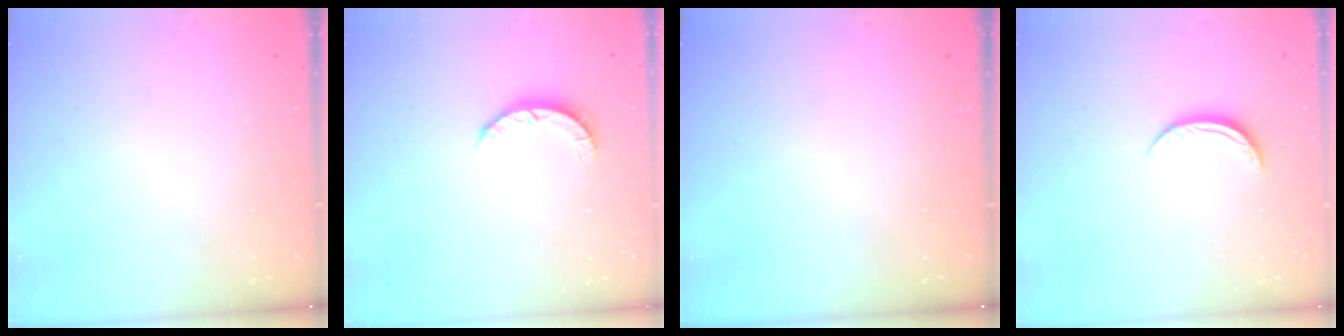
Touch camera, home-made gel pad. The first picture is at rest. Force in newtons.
{"total": 2.7, "press": 2.7, "slide": 0.4}
{"total": 0.0}
{"total": 4.9, "press": 4.8, "slide": 0.6}